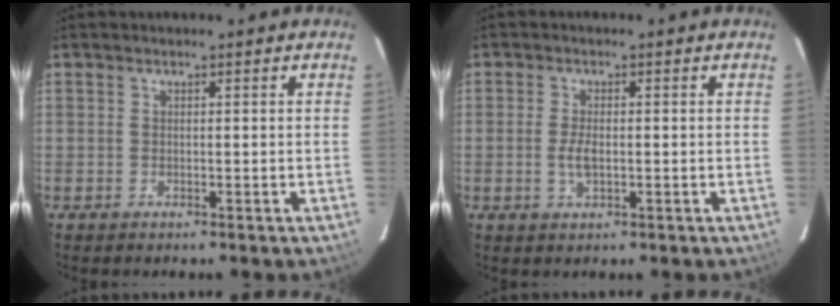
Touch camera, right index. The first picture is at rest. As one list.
[{"total": 3.2, "force": [-0.6, 1.4, 2.8], "torque": [-0.058, -0.003, -0.010]}]